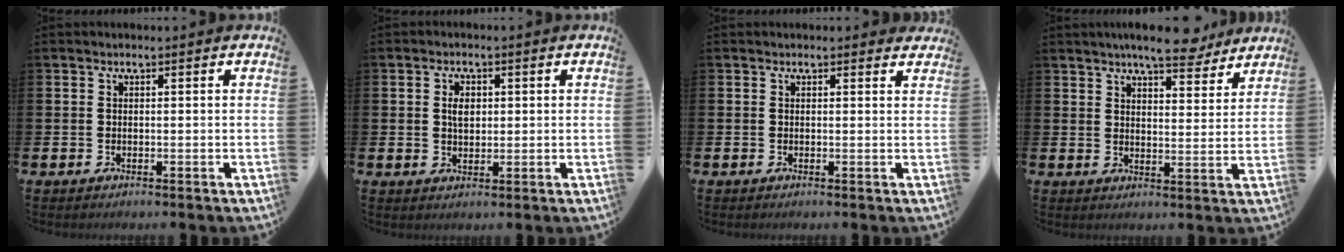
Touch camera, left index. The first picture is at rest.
{"total": 2.5, "force": [0.6, 1.6, 1.8], "torque": [-0.021, 0.000, 0.006]}
{"total": 0.7, "force": [0.6, 0.2, 0.3], "torque": [0.003, -0.001, 0.009]}
{"total": 7.5, "force": [6.9, 1.3, 2.8], "torque": [-0.052, -0.029, 0.122]}